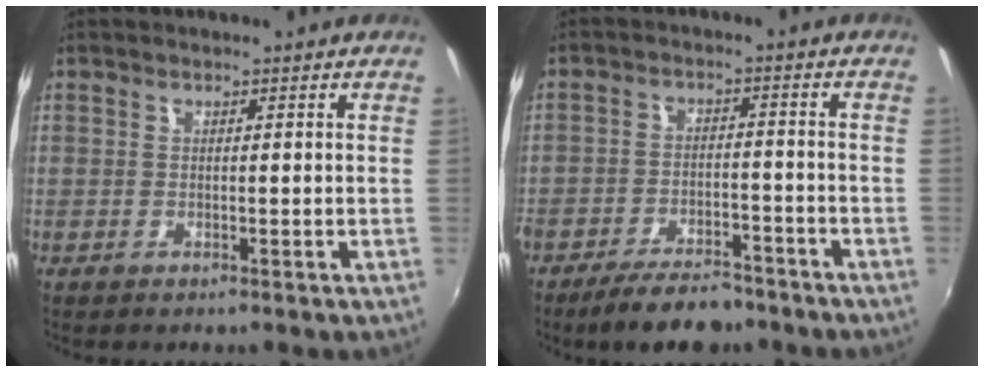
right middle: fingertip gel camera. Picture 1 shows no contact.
{"total": 10.2, "force": [-8.3, 3.5, 4.7], "torque": [-0.109, -0.005, -0.128]}